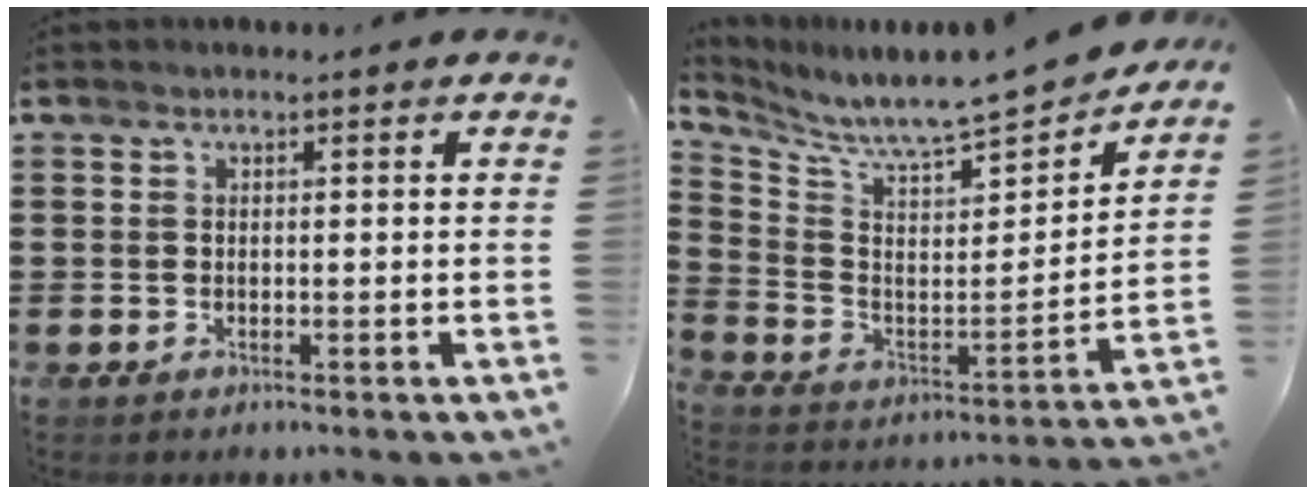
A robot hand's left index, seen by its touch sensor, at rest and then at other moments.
{"total": 7.7, "force": [7.5, 0.2, 2.0], "torque": [-0.072, -0.072, 0.119]}